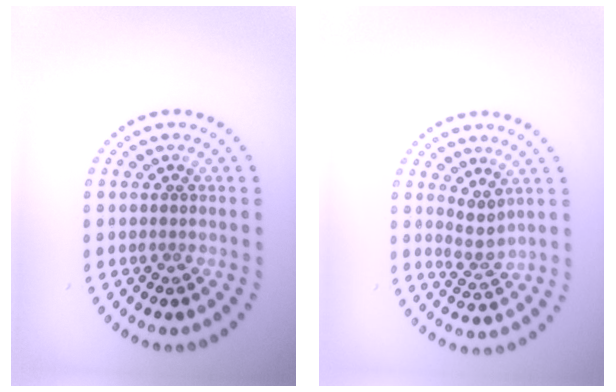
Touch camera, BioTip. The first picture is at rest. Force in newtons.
{"total": 2.2, "press": 1.6, "slide": 1.4}